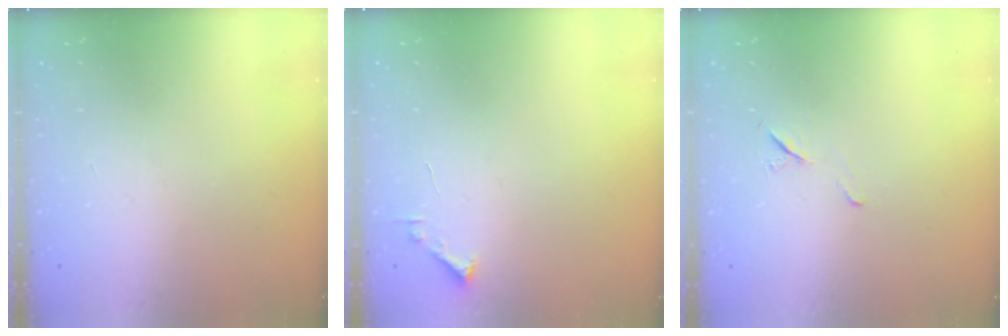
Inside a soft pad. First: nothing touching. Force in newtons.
{"total": 1.7, "press": 1.7, "slide": 0.2}
{"total": 5.7, "press": 5.2, "slide": 2.4}